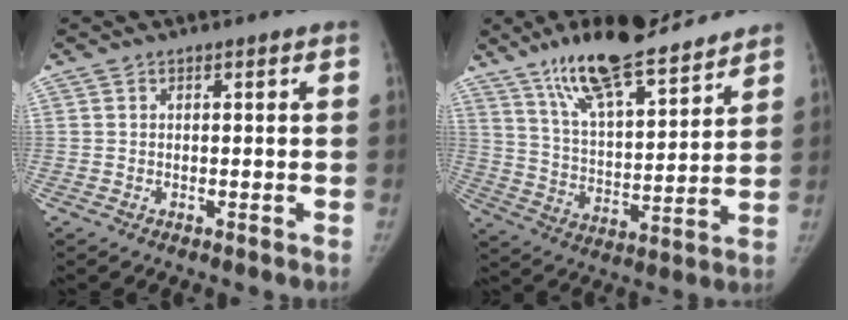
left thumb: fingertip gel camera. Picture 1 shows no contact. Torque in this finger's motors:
{"motor_torque": [0.96, -0.73, 1.42, -1.35, 0.36]}